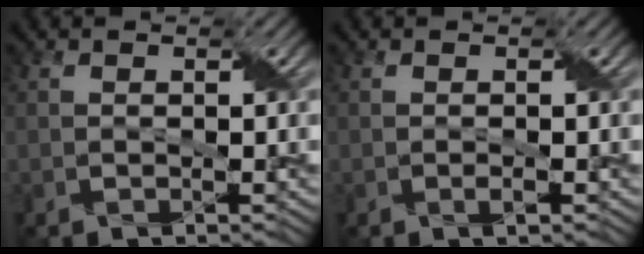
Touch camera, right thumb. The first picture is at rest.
{"total": 0.7, "force": [-0.3, 0.1, 0.6], "torque": [-0.013, 0.000, -0.003]}